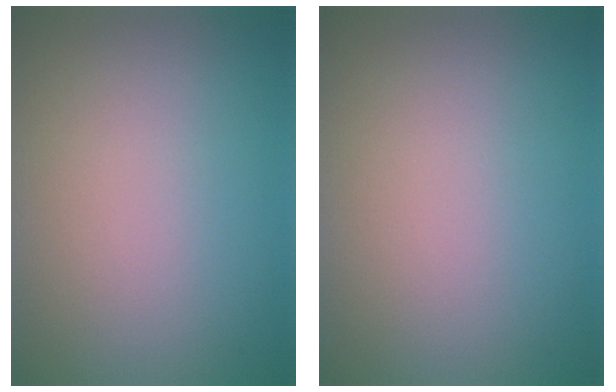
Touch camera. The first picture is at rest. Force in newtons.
{"total": 0.0}